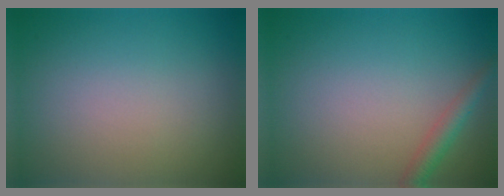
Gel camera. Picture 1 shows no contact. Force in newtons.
{"total": 2.1, "press": 2.1, "slide": 0.1}